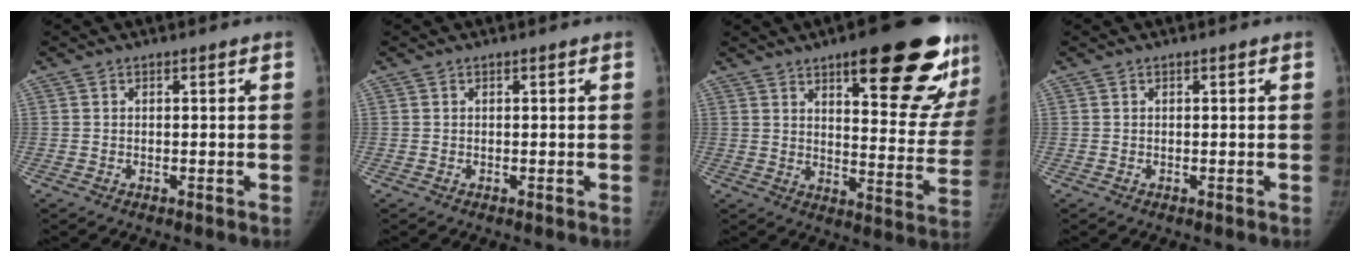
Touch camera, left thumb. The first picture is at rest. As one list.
[{"total": 0.0}, {"total": 24.9, "force": [14.6, 7.4, 18.9], "torque": [-0.205, -0.064, 0.194]}, {"total": 0.0}]